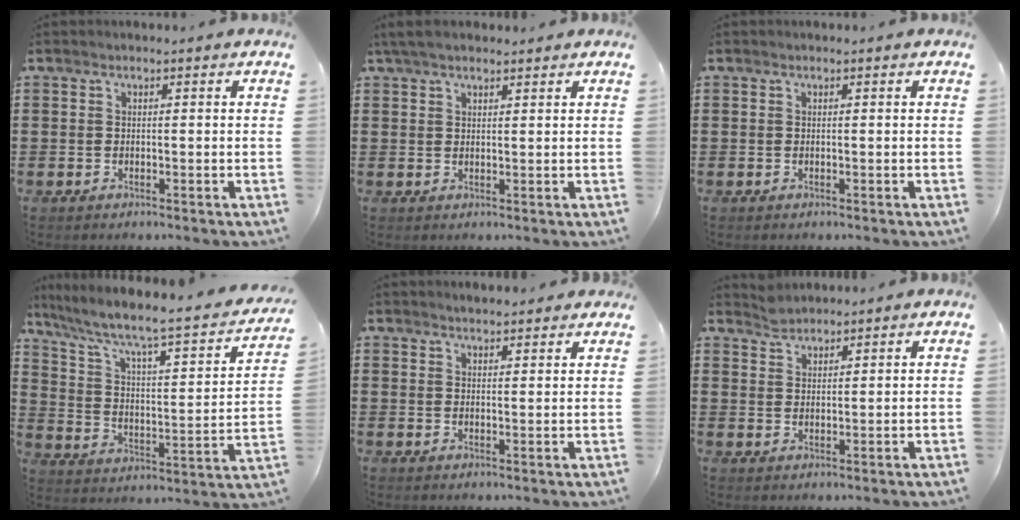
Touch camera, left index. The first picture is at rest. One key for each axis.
{"total": 3.0, "fx": 2.3, "fy": 0.8, "fz": 1.8, "tx": -0.040, "ty": 0.006, "tz": 0.044}
{"total": 0.0}
{"total": 5.6, "fx": 3.5, "fy": 1.0, "fz": 4.2, "tx": -0.100, "ty": -0.036, "tz": 0.046}
{"total": 2.0, "fx": 2.0, "fy": 0.2, "fz": 0.2, "tx": -0.008, "ty": 0.001, "tz": 0.038}
{"total": 2.2, "fx": 2.2, "fy": 0.5, "fz": 0.0, "tx": -0.007, "ty": 0.002, "tz": 0.043}